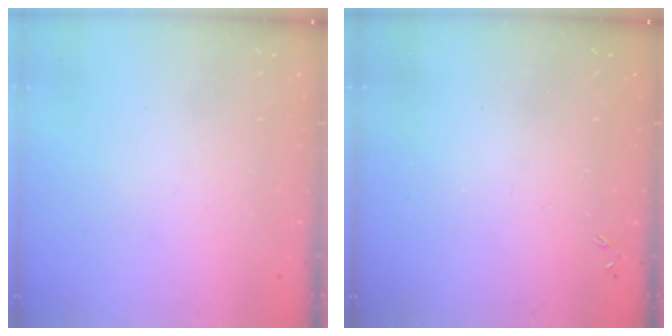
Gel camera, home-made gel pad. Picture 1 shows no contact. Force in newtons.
{"total": 0.0}